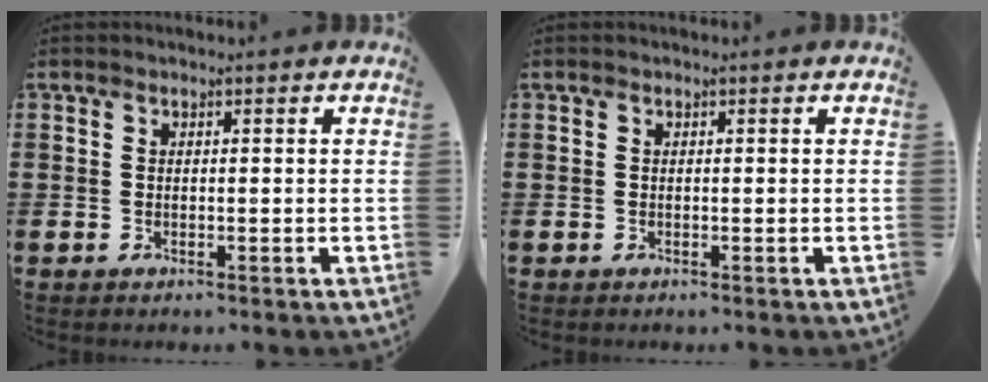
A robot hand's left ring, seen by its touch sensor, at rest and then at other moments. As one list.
[{"total": 0.0}]